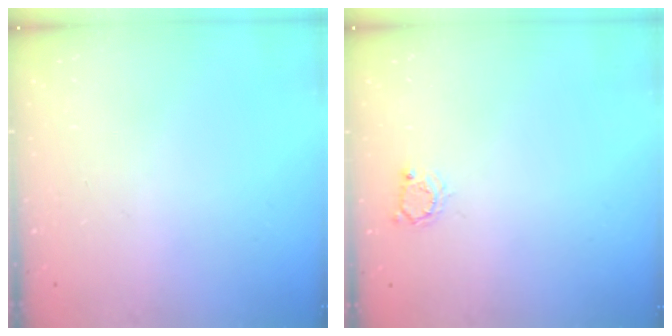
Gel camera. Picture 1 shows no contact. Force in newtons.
{"total": 2.5, "press": 2.5, "slide": 0.3}